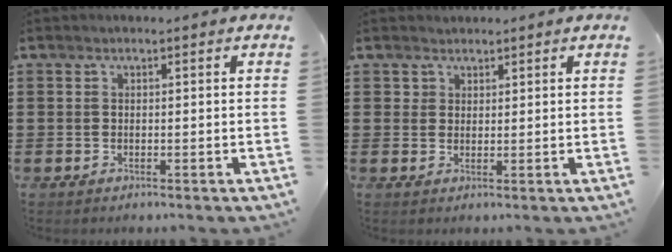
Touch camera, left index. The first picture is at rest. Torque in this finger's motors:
{"motor_torque": [0.31, -0.34, 0.00, -0.03]}